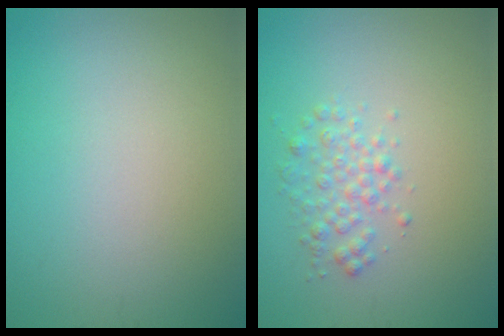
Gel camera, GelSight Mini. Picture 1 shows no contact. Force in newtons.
{"total": 2.0, "press": 2.0, "slide": 0.0}